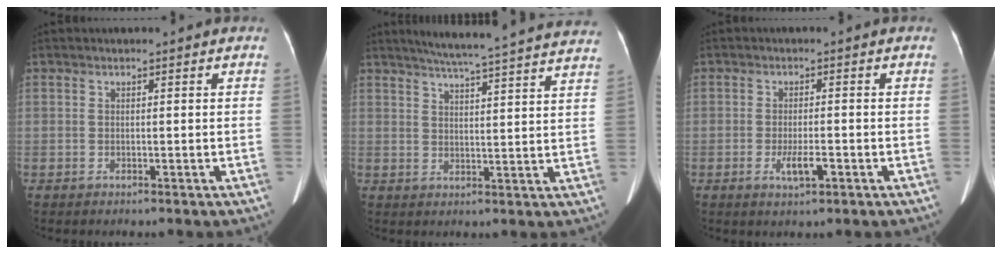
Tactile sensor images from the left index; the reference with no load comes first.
{"total": 22.5, "force": [20.6, 0.0, 9.2], "torque": [-0.140, -0.021, 0.250]}
{"total": 3.3, "force": [-1.4, 0.7, 2.9], "torque": [-0.058, -0.003, -0.022]}